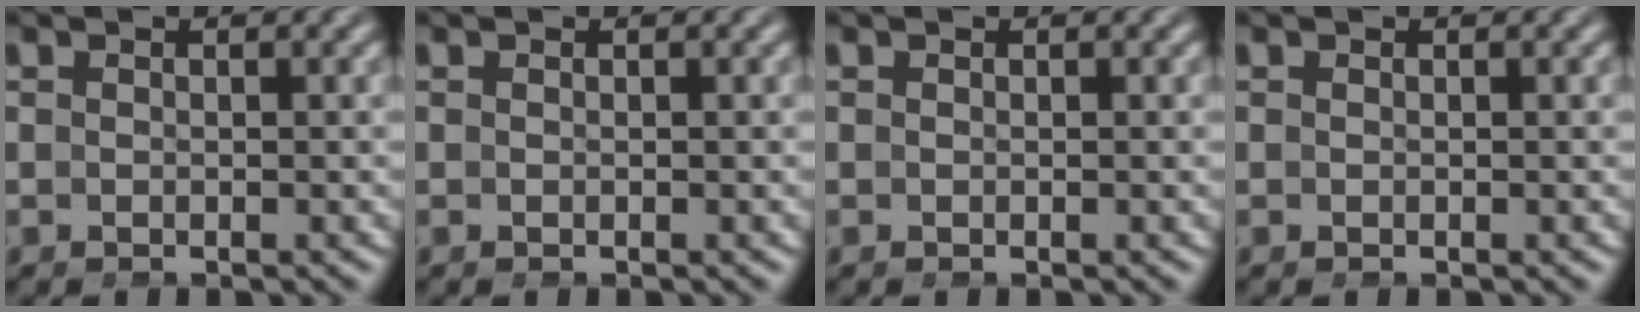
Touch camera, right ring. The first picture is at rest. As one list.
[{"total": 0.0}, {"total": 0.0}, {"total": 0.0}]